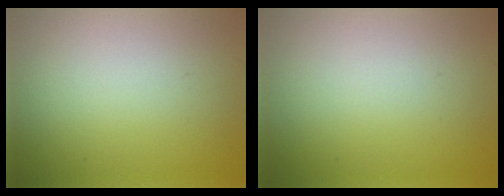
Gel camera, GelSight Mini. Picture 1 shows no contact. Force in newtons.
{"total": 0.0}